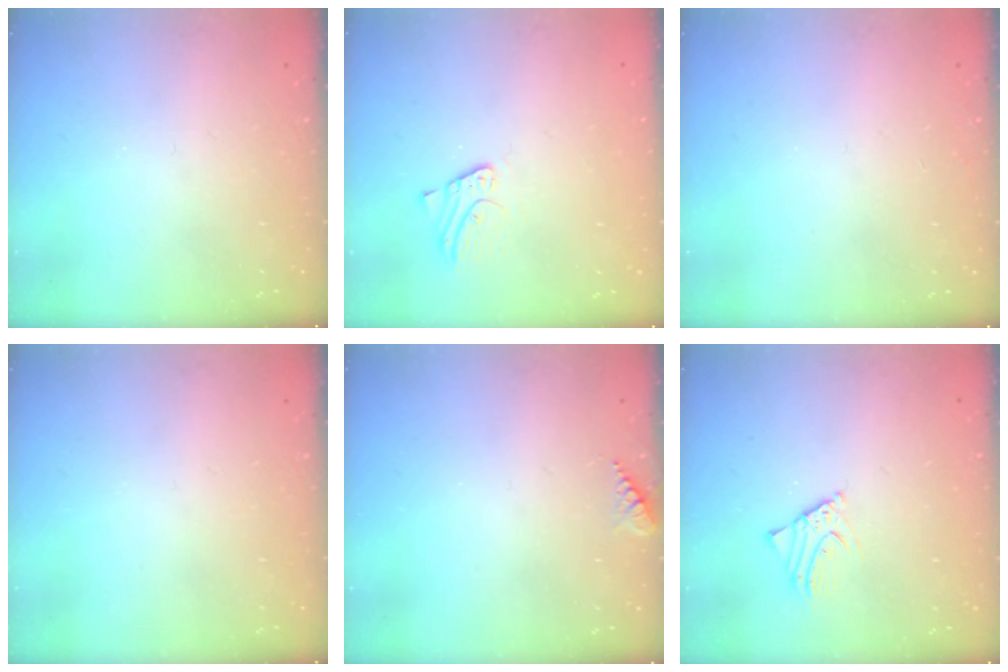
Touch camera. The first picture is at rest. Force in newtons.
{"total": 3.0, "press": 3.0, "slide": 0.3}
{"total": 3.0, "press": 3.0, "slide": 0.3}
{"total": 0.0}
{"total": 3.8, "press": 3.8, "slide": 0.4}
{"total": 2.1, "press": 2.1, "slide": 0.1}